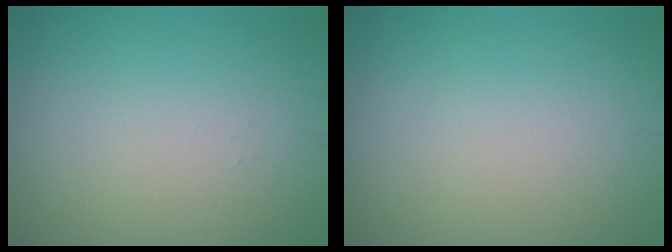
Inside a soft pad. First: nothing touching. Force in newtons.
{"total": 0.0}